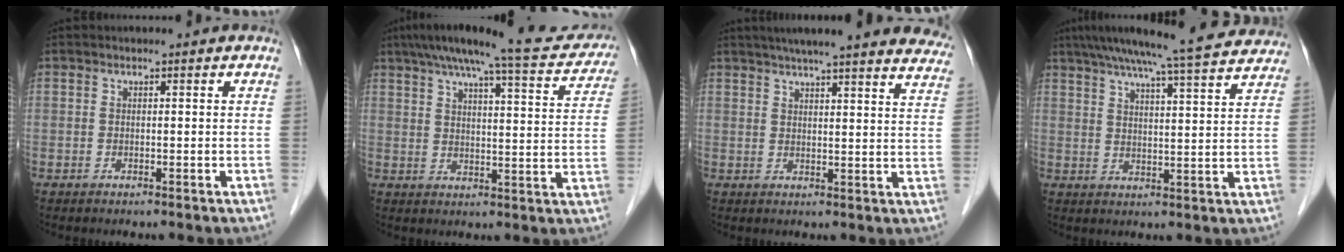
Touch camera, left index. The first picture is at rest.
{"total": 17.2, "force": [15.2, 2.1, 7.8], "torque": [-0.113, 0.009, 0.195]}
{"total": 26.3, "force": [23.2, 2.4, 12.1], "torque": [-0.176, -0.024, 0.272]}
{"total": 19.8, "force": [17.6, 1.2, 9.0], "torque": [-0.143, 0.018, 0.233]}